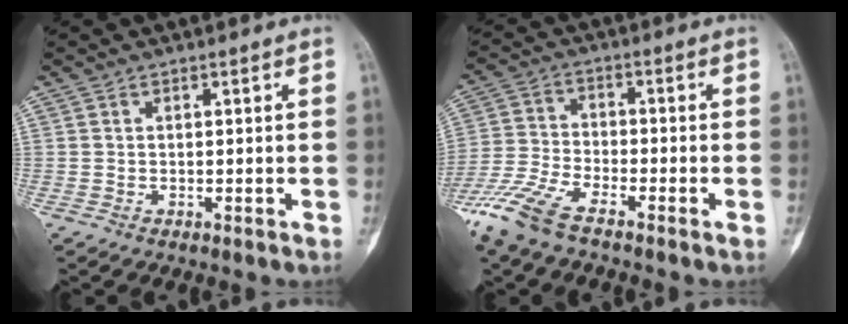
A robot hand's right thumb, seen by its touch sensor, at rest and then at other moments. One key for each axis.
{"total": 10.5, "fx": -7.4, "fy": 2.4, "fz": 7.0, "tx": -0.171, "ty": 0.008, "tz": -0.156}